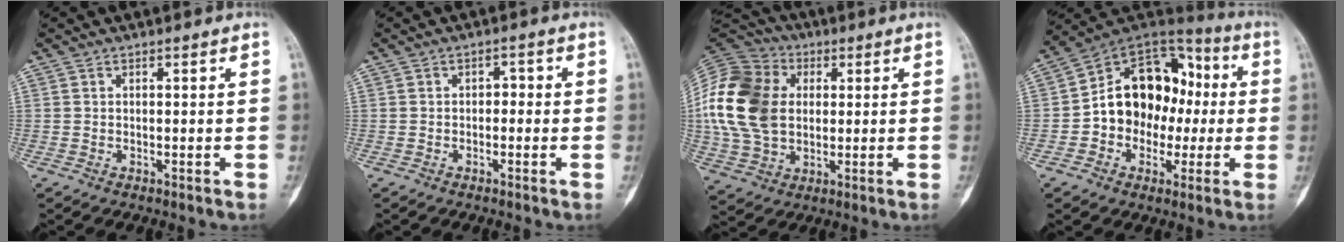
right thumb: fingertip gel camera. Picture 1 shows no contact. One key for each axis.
{"total": 1.7, "fx": -0.4, "fy": 1.3, "fz": 1.0, "tx": 0.000, "ty": 0.008, "tz": -0.015}
{"total": 19.7, "fx": 2.2, "fy": 14.3, "fz": 13.3, "tx": -0.267, "ty": 0.006, "tz": 0.042}
{"total": 17.4, "fx": -0.9, "fy": 13.6, "fz": 10.8, "tx": -0.116, "ty": 0.053, "tz": -0.019}